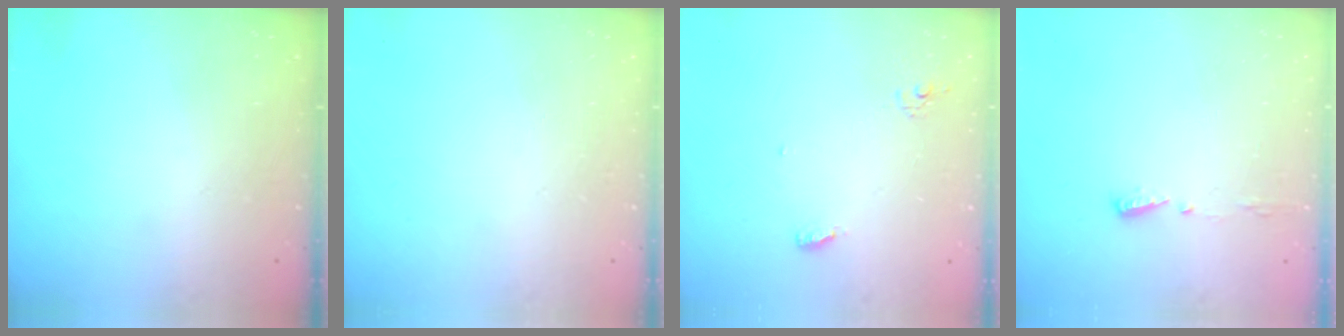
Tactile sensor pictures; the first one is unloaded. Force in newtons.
{"total": 0.0}
{"total": 4.8, "press": 4.8, "slide": 0.3}
{"total": 4.7, "press": 4.7, "slide": 0.4}